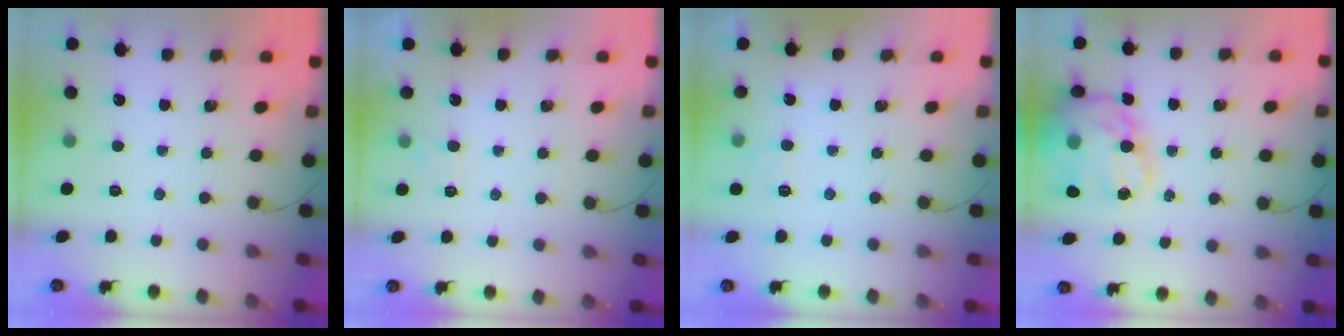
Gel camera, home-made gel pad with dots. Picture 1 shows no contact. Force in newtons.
{"total": 4.2, "press": 4.1, "slide": 1.1}
{"total": 2.8, "press": 2.5, "slide": 1.3}
{"total": 23.9, "press": 23.4, "slide": 4.9}